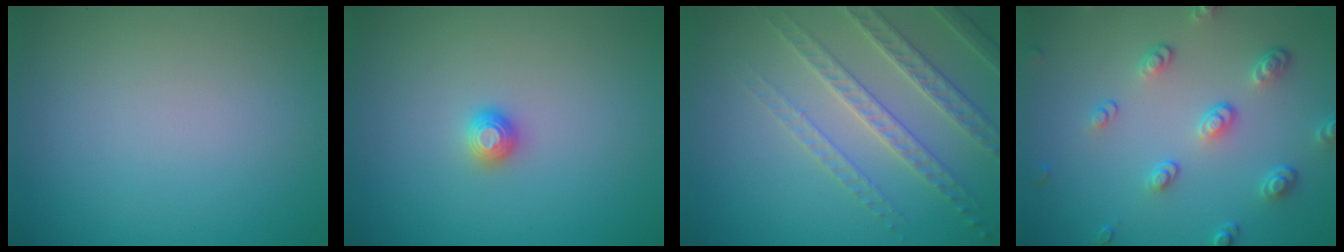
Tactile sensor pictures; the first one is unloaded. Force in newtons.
{"total": 1.2, "press": 1.1, "slide": 0.3}
{"total": 3.8, "press": 3.6, "slide": 1.0}
{"total": 3.9, "press": 3.0, "slide": 2.5}